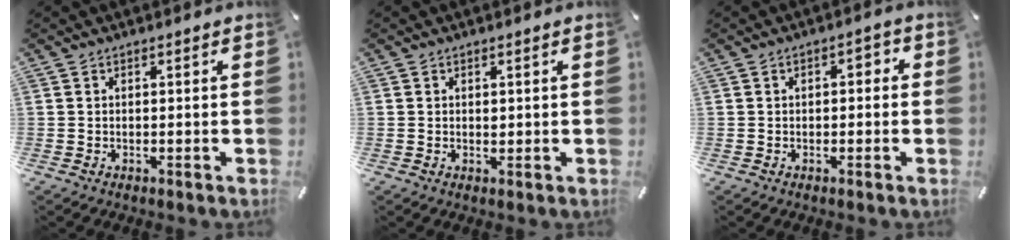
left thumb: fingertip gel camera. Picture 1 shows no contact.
{"total": 1.0, "force": [0.2, 0.8, 0.5], "torque": [-0.003, 0.000, 0.002]}
{"total": 2.3, "force": [-0.7, 1.6, 1.5], "torque": [-0.029, 0.014, -0.018]}